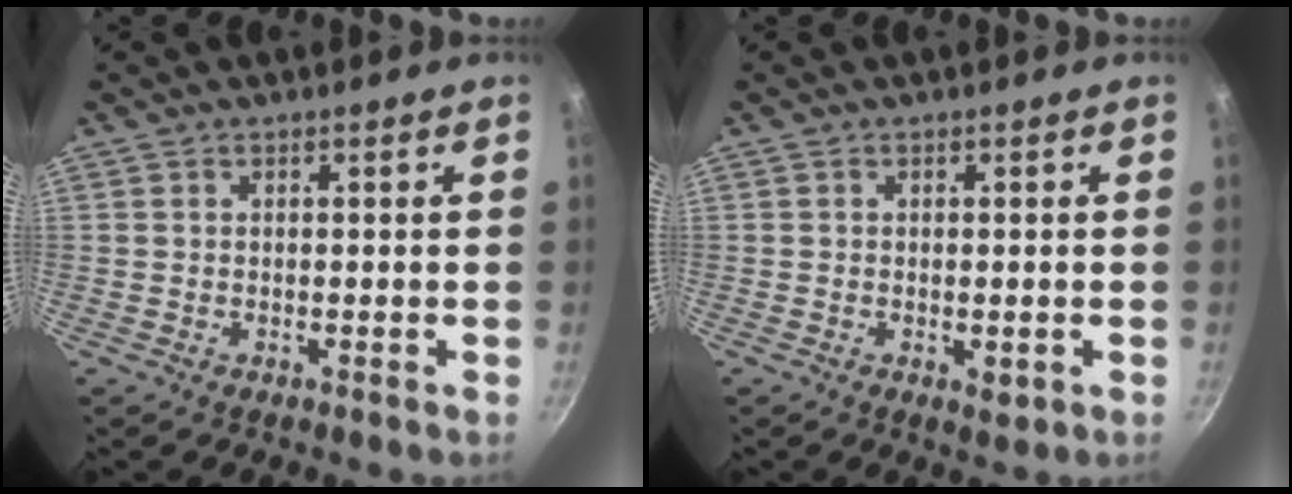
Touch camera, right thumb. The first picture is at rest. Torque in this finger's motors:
{"motor_torque": [-0.25, 0.13, 0.16, 0.33, 0.02]}